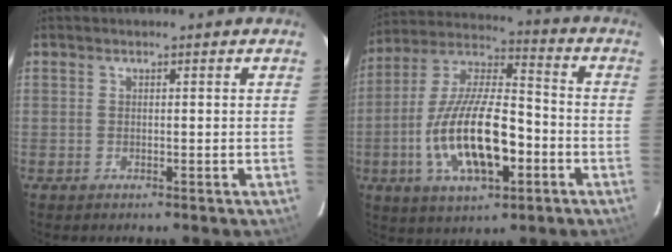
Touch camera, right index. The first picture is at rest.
{"total": 19.1, "force": [-5.6, 7.5, 16.6], "torque": [-0.331, -0.003, -0.095]}